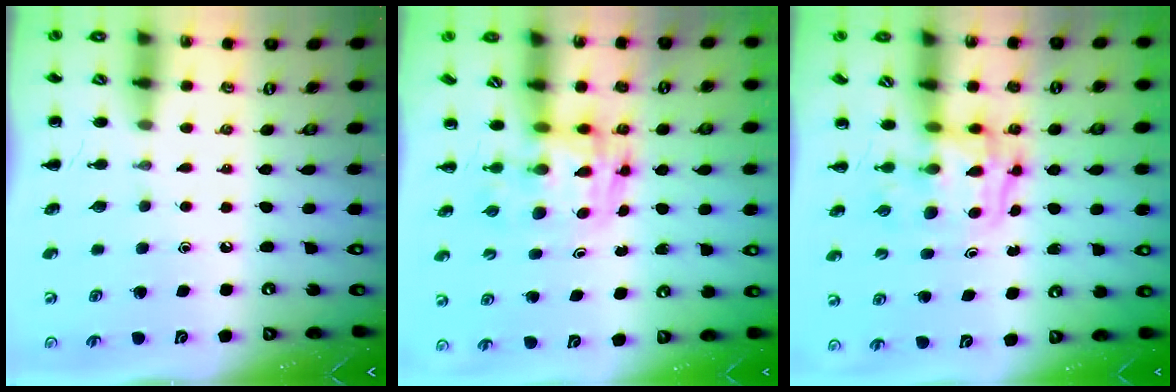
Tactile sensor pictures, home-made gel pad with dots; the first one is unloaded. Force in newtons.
{"total": 3.4, "press": 3.4, "slide": 0.6}
{"total": 3.4, "press": 3.3, "slide": 0.6}